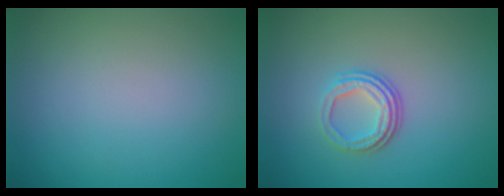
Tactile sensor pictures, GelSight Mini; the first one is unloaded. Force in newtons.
{"total": 3.4, "press": 2.4, "slide": 2.4}